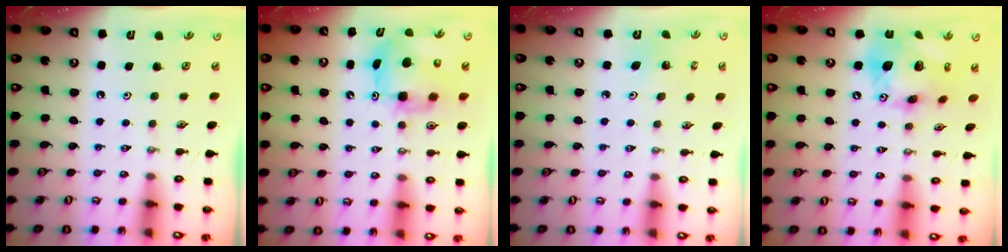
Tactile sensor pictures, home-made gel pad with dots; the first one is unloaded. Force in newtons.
{"total": 9.4, "press": 9.4, "slide": 0.5}
{"total": 3.0, "press": 3.0, "slide": 0.2}
{"total": 17.9, "press": 17.8, "slide": 1.6}